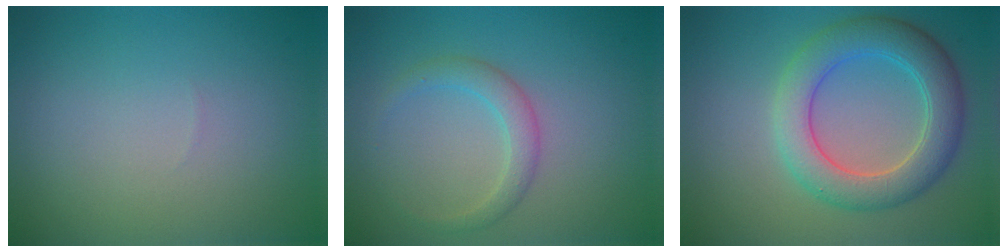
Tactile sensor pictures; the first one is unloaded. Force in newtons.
{"total": 2.0, "press": 2.0, "slide": 0.2}
{"total": 5.7, "press": 5.7, "slide": 0.3}